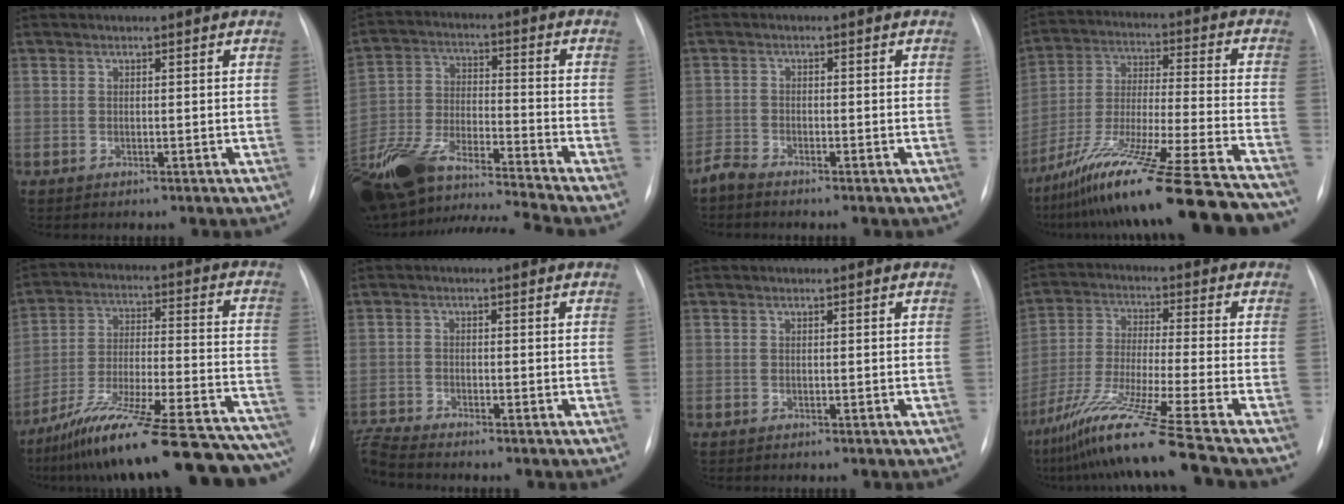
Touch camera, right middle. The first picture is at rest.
{"total": 20.0, "force": [-16.7, 1.6, 10.8], "torque": [-0.249, -0.005, -0.301]}
{"total": 1.7, "force": [-1.7, 0.0, 0.3], "torque": [-0.008, -0.004, -0.035]}
{"total": 26.1, "force": [-21.7, -0.4, 14.5], "torque": [-0.215, -0.033, -0.352]}
{"total": 30.9, "force": [-25.8, 3.7, 16.5], "torque": [-0.188, -0.005, -0.373]}
{"total": 4.0, "force": [-3.7, -1.2, 0.6], "torque": [-0.023, -0.011, -0.073]}
{"total": 0.0}
{"total": 14.7, "force": [-10.9, -3.2, 9.3], "torque": [-0.181, -0.041, -0.191]}